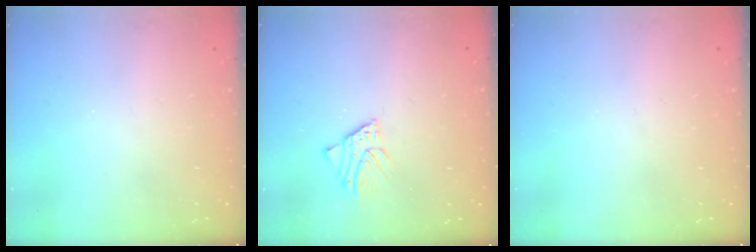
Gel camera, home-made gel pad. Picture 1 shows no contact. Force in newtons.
{"total": 1.4, "press": 1.4, "slide": 0.0}
{"total": 0.0}